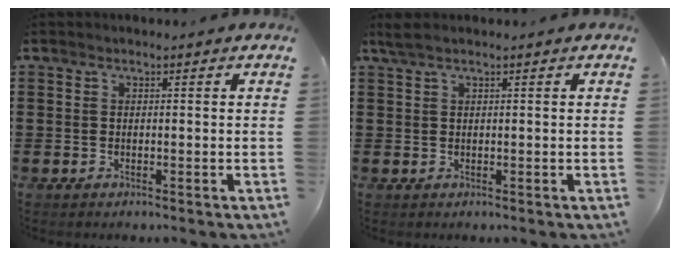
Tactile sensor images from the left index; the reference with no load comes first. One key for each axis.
{"total": 1.2, "fx": 0.6, "fy": 0.1, "fz": 1.1, "tx": -0.021, "ty": 0.000, "tz": 0.011}